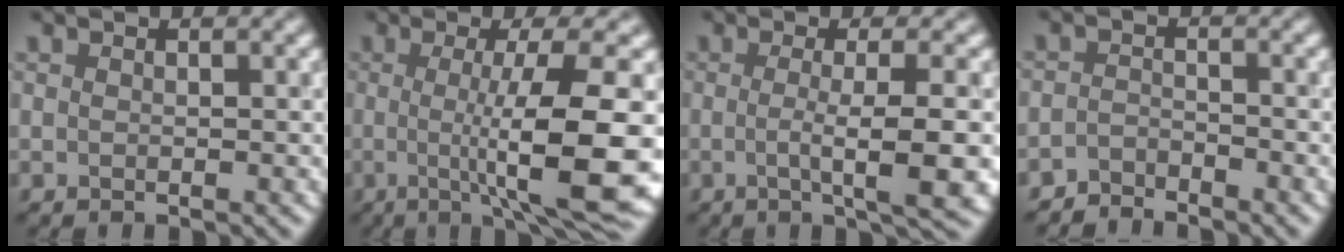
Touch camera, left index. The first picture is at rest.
{"total": 11.3, "force": [-1.2, 2.4, 11.0], "torque": [-0.142, -0.010, -0.013]}
{"total": 6.1, "force": [-1.1, 1.3, 5.8], "torque": [-0.083, 0.000, -0.013]}
{"total": 2.1, "force": [-2.1, 0.2, -0.3], "torque": [0.006, 0.006, -0.046]}